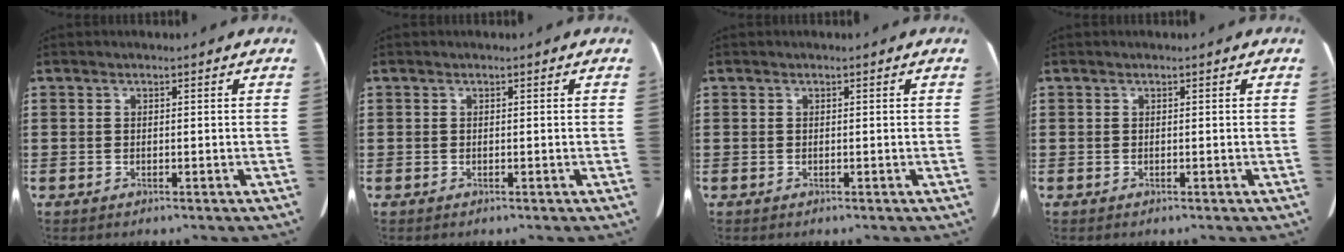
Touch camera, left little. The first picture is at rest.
{"total": 0.0}
{"total": 0.0}
{"total": 0.0}